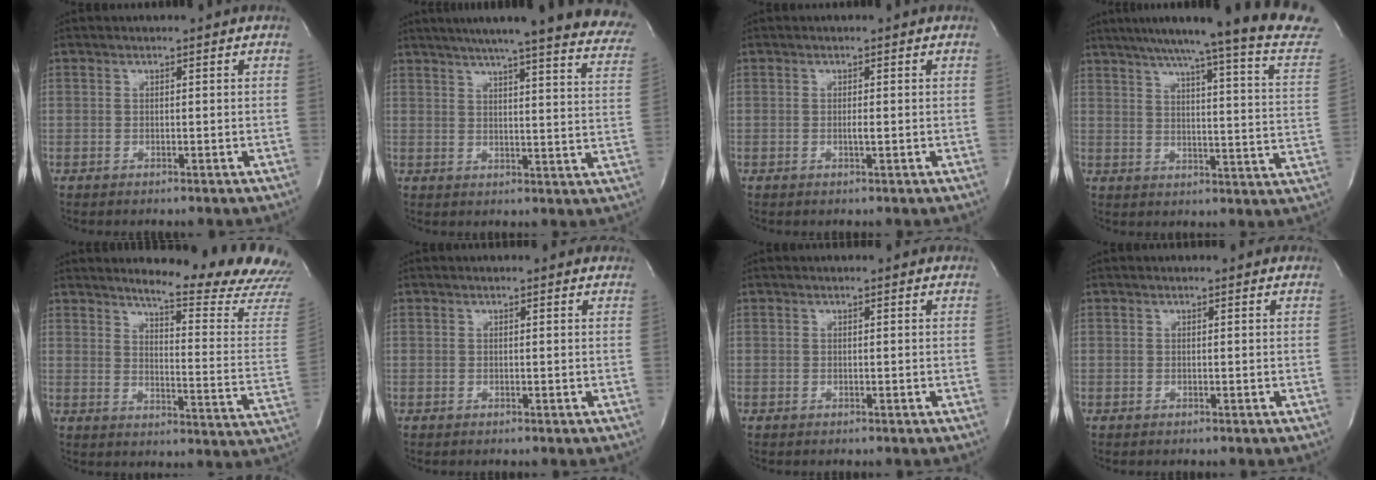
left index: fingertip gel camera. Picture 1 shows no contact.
{"total": 28.9, "force": [24.6, 2.5, 15.0], "torque": [-0.173, -0.048, 0.285]}
{"total": 0.8, "force": [-0.1, -0.1, 0.8], "torque": [-0.017, -0.002, -0.002]}
{"total": 24.2, "force": [21.0, -0.4, 11.9], "torque": [-0.172, -0.066, 0.252]}
{"total": 18.5, "force": [17.3, 0.2, 6.4], "torque": [-0.087, -0.125, 0.195]}
{"total": 2.4, "force": [2.2, 0.7, 0.5], "torque": [-0.015, 0.011, 0.012]}
{"total": 0.9, "force": [0.9, 0.2, 0.1], "torque": [-0.011, 0.007, 0.006]}
{"total": 1.3, "force": [1.2, 0.3, 0.2], "torque": [-0.015, 0.007, 0.007]}